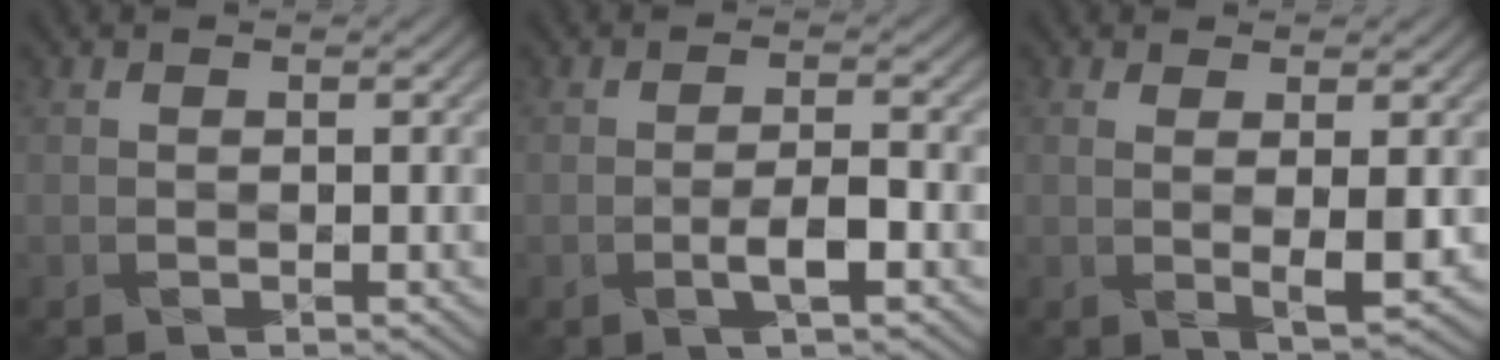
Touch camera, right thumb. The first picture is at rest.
{"total": 2.9, "force": [-1.3, 0.5, 2.6], "torque": [-0.046, 0.008, -0.026]}
{"total": 3.6, "force": [0.5, 0.6, 3.5], "torque": [-0.067, -0.001, 0.016]}